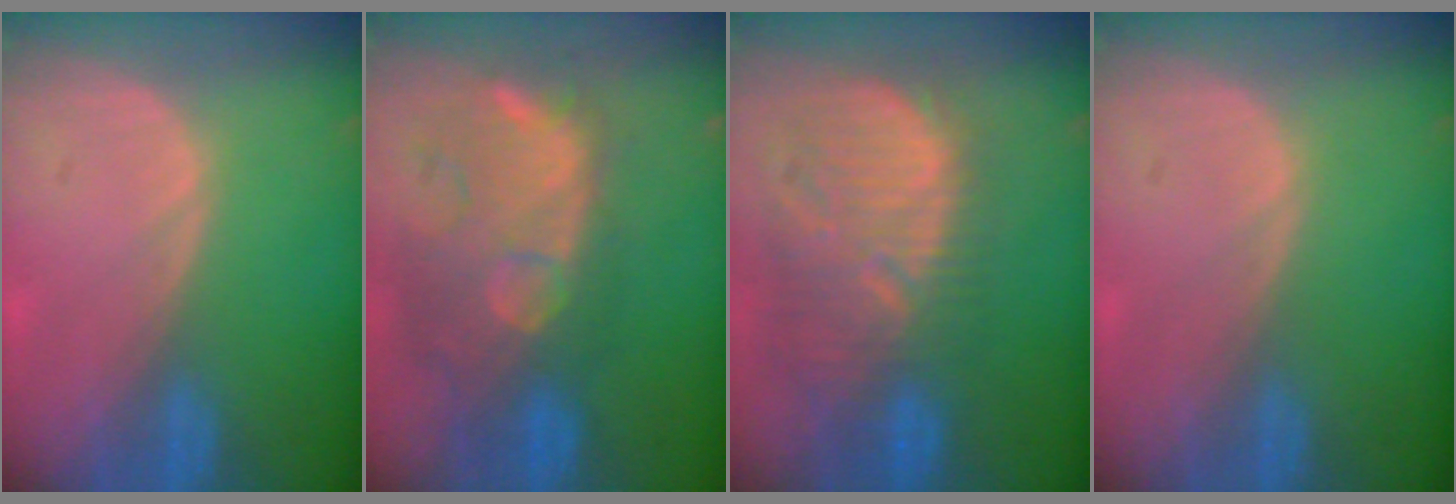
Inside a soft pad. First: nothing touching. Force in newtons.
{"total": 11.7, "press": 10.7, "slide": 4.8}
{"total": 12.3, "press": 11.2, "slide": 5.1}
{"total": 0.0}